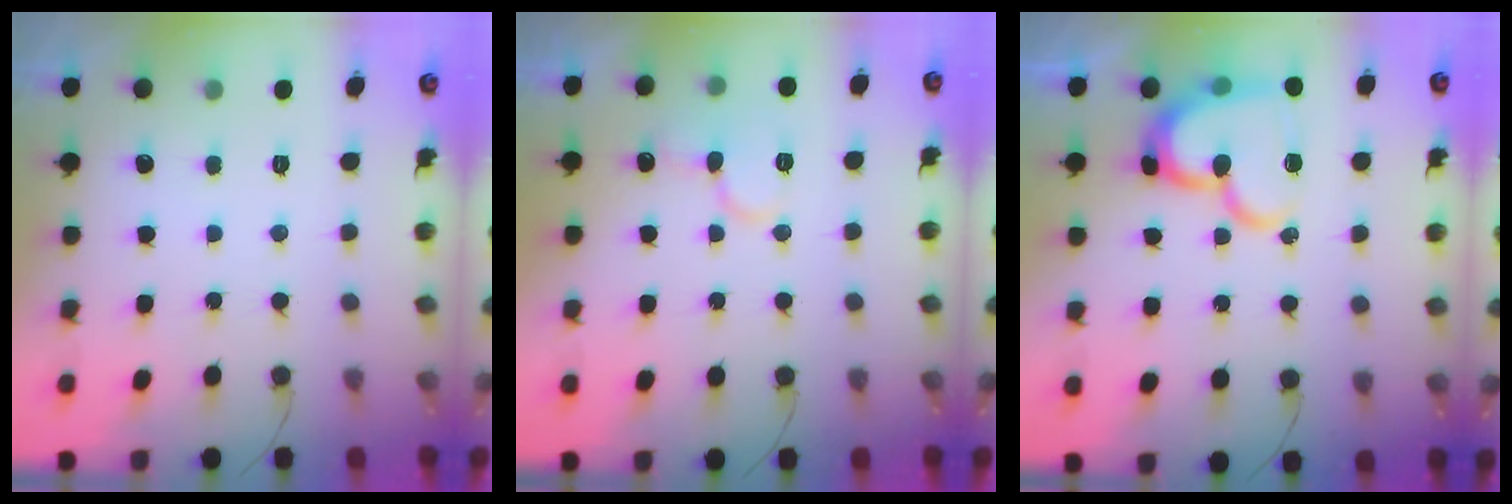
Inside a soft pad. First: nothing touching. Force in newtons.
{"total": 10.4, "press": 10.3, "slide": 1.4}
{"total": 17.5, "press": 17.5, "slide": 1.0}